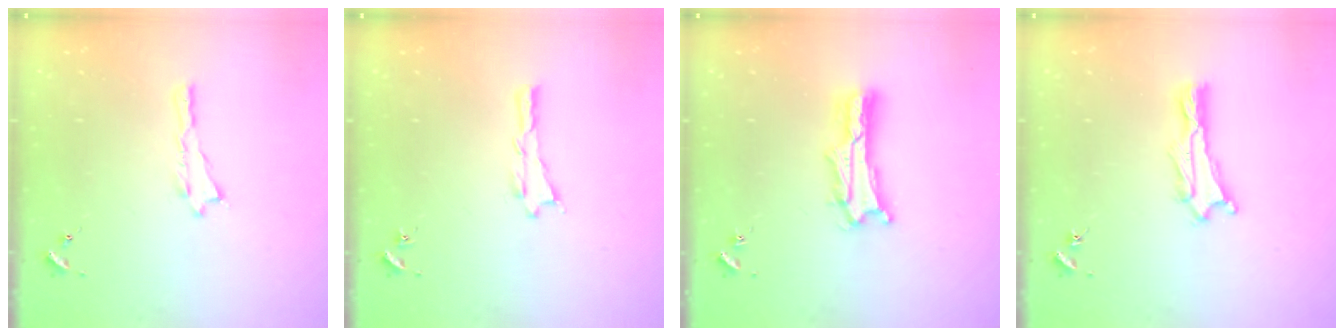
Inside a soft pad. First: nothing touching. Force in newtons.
{"total": 0.0}
{"total": 2.0, "press": 2.0, "slide": 0.3}
{"total": 1.0, "press": 1.0, "slide": 0.1}